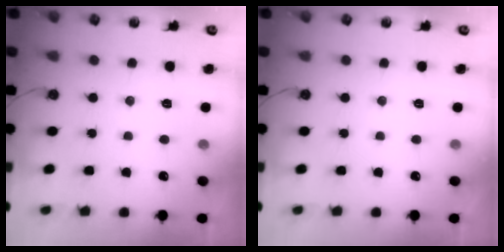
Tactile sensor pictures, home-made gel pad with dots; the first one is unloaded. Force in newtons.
{"total": 0.0}